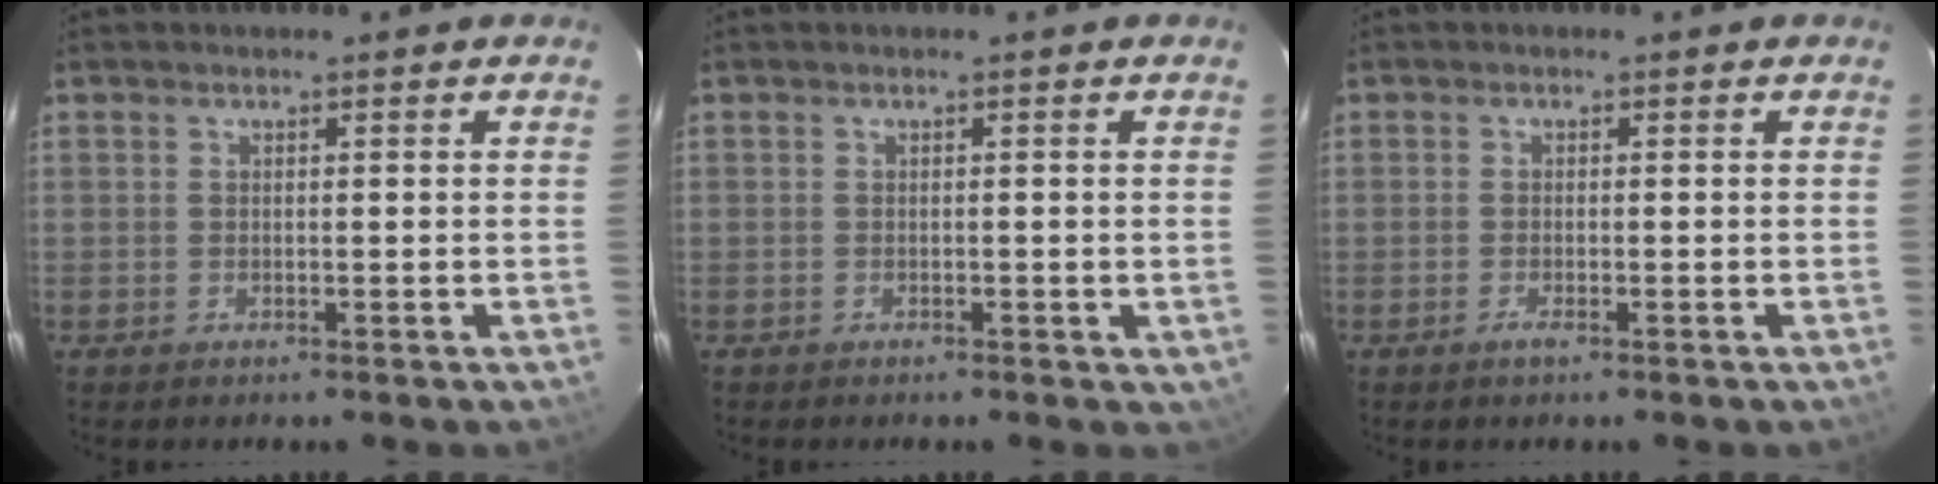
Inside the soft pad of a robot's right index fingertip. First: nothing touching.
{"total": 1.1, "force": [-0.5, 0.9, 0.4], "torque": [-0.005, -0.003, -0.004]}
{"total": 1.2, "force": [-0.2, 0.4, 1.1], "torque": [-0.024, -0.003, -0.002]}